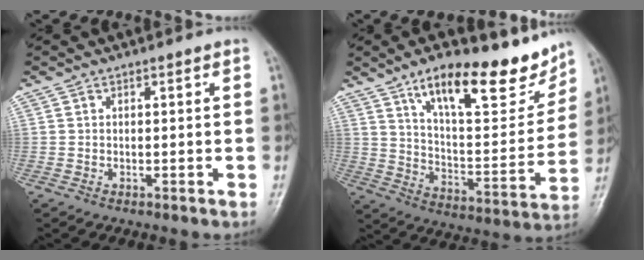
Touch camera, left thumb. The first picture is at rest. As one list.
[{"total": 20.6, "force": [14.1, 7.1, 13.2], "torque": [-0.147, -0.069, 0.230]}]